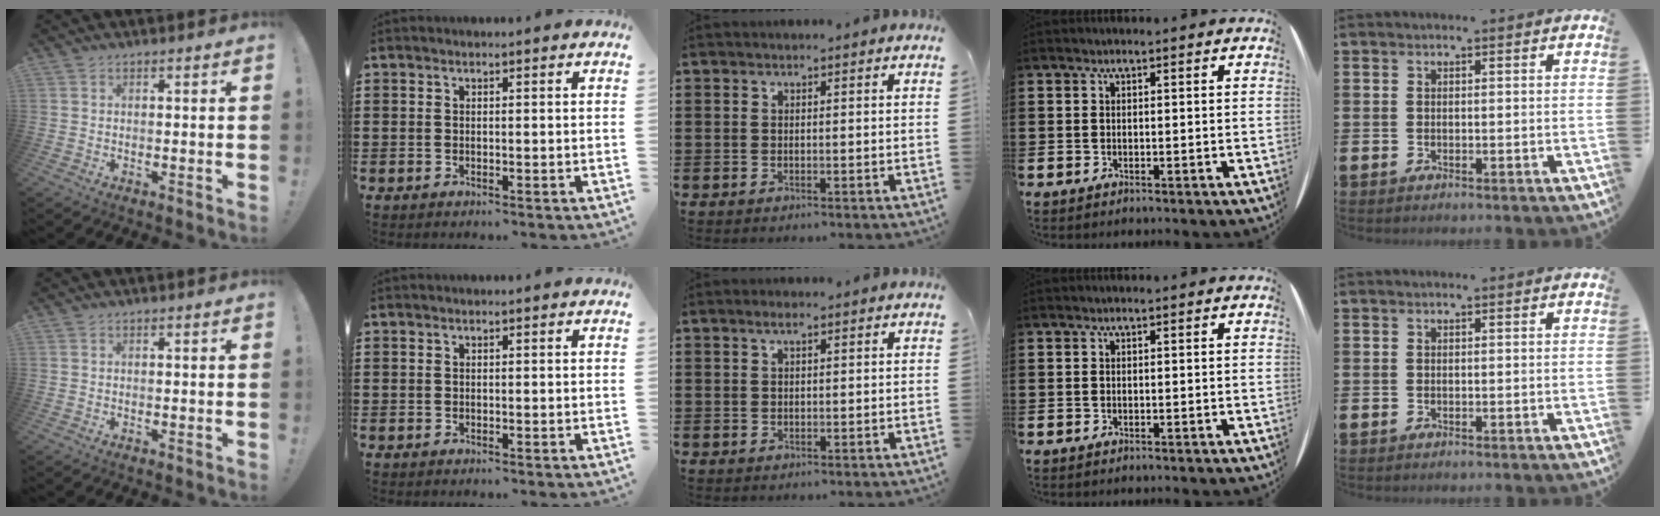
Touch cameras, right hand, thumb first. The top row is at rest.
{"middle": {"total": 1.3, "force": [0.5, 0.8, 0.9], "torque": [-0.020, 0.006, 0.007]}}